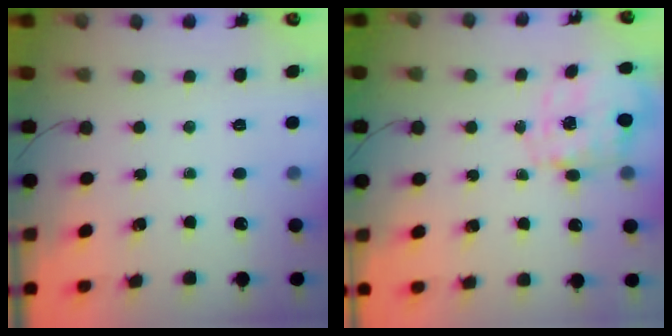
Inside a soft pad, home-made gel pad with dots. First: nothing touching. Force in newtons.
{"total": 2.7, "press": 2.6, "slide": 0.8}